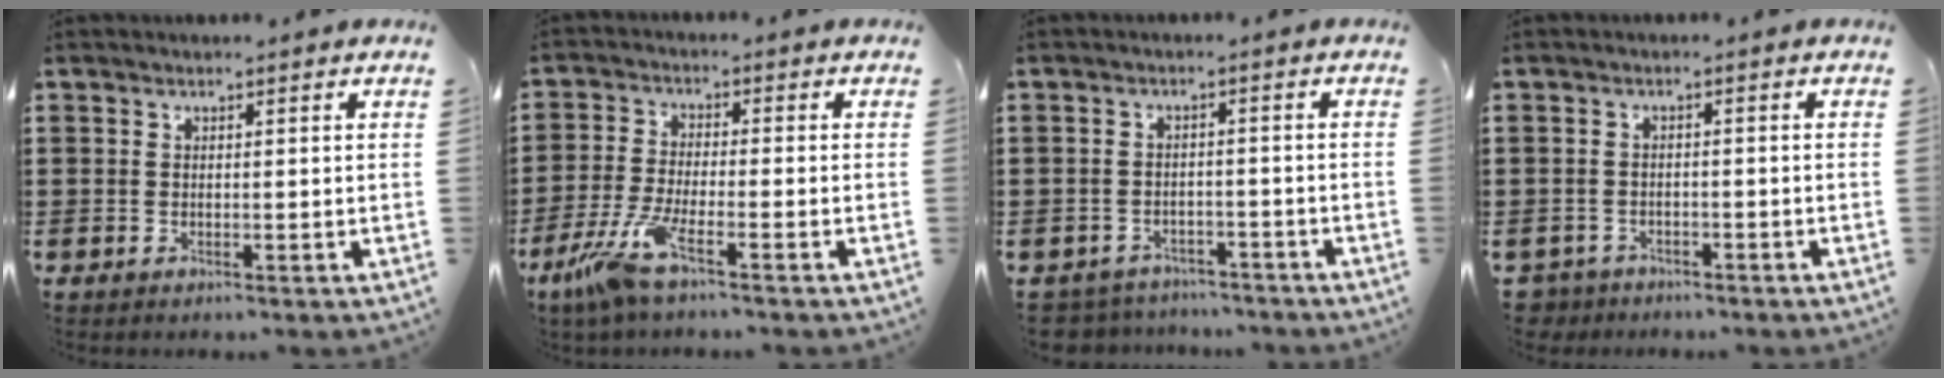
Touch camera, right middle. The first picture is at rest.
{"total": 6.8, "force": [-4.3, 0.9, 5.2], "torque": [-0.130, -0.020, -0.085]}
{"total": 3.2, "force": [-3.1, 0.6, -0.3], "torque": [-0.005, 0.000, -0.069]}
{"total": 2.2, "force": [-2.2, 0.5, -0.1], "torque": [-0.006, -0.003, -0.049]}